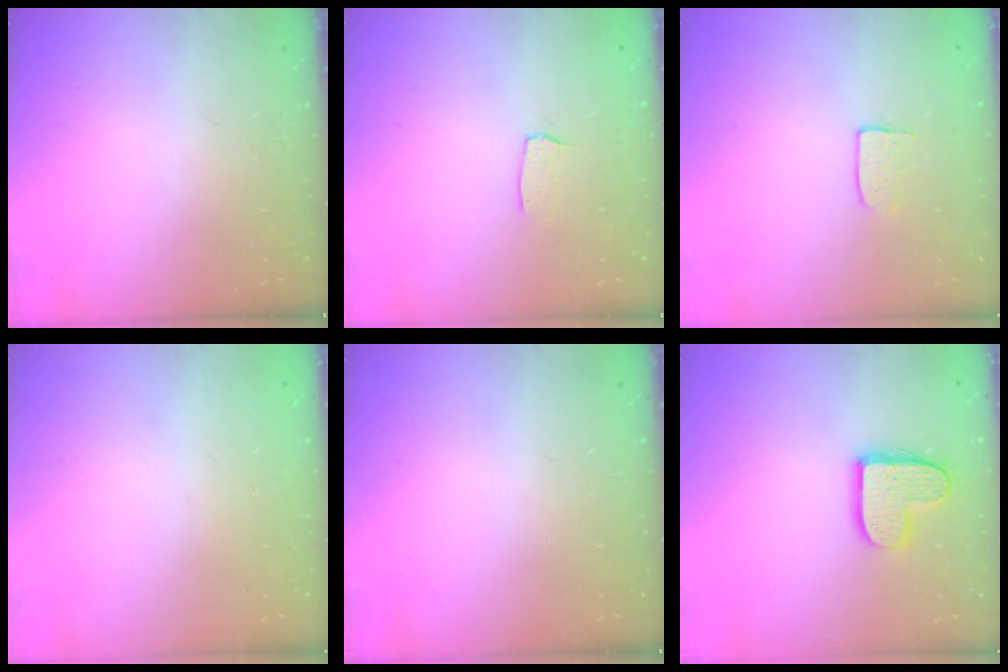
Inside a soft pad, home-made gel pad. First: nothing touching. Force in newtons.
{"total": 3.1, "press": 3.1, "slide": 0.2}
{"total": 3.5, "press": 3.5, "slide": 0.2}
{"total": 0.0}
{"total": 0.0}
{"total": 12.6, "press": 12.6, "slide": 0.9}